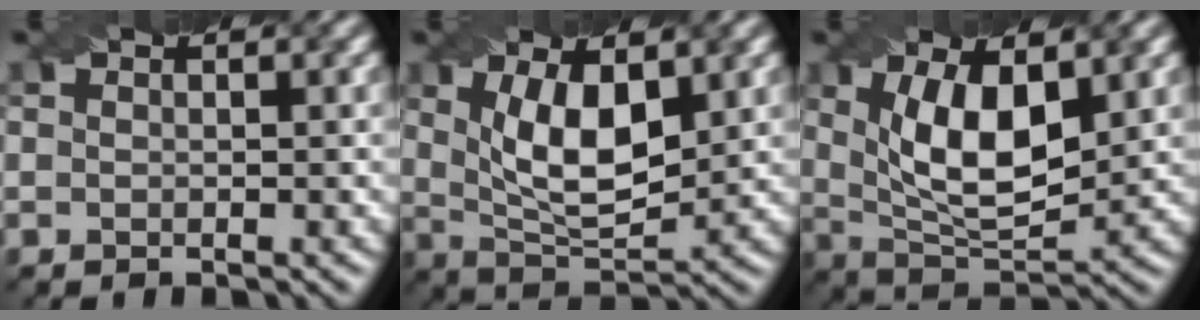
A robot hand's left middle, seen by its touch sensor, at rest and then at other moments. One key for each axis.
{"total": 7.1, "fx": 1.7, "fy": 3.1, "fz": 6.1, "tx": -0.117, "ty": -0.003, "tz": 0.035}
{"total": 8.1, "fx": 1.9, "fy": 3.5, "fz": 7.0, "tx": -0.136, "ty": -0.003, "tz": 0.035}